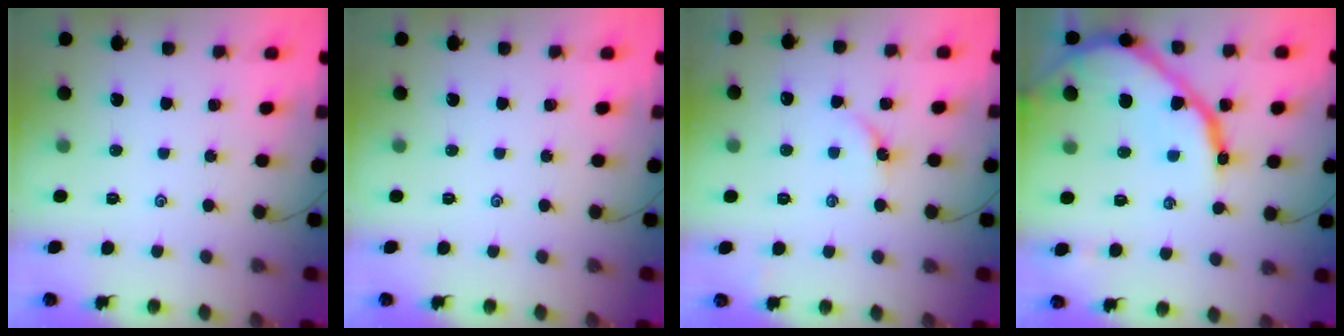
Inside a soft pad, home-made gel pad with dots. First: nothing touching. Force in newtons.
{"total": 0.0}
{"total": 2.7, "press": 2.6, "slide": 0.6}
{"total": 17.6, "press": 17.5, "slide": 1.9}